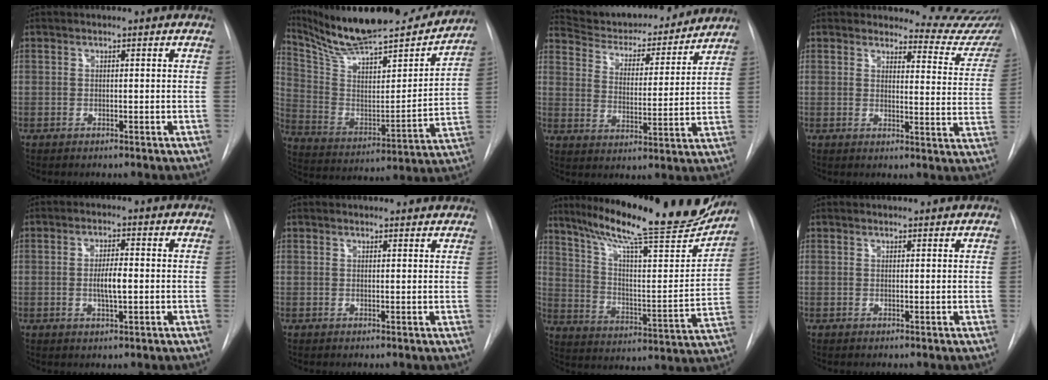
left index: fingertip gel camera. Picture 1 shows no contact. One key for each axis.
{"total": 26.2, "fx": 23.4, "fy": 4.0, "fz": 11.0, "tx": -0.194, "ty": -0.040, "tz": 0.353}
{"total": 17.9, "fx": 16.6, "fy": 4.0, "fz": 5.1, "tx": -0.073, "ty": -0.010, "tz": 0.241}
{"total": 10.5, "fx": 10.5, "fy": 1.1, "fz": 0.4, "tx": 0.023, "ty": -0.096, "tz": 0.089}
{"total": 3.7, "fx": -1.1, "fy": 0.5, "fz": 3.5, "tx": -0.064, "ty": -0.007, "tz": -0.015}
{"total": 6.1, "fx": 5.9, "fy": 1.2, "fz": 1.1, "tx": -0.002, "ty": 0.008, "tz": 0.049}
{"total": 24.6, "fx": 20.5, "fy": 2.7, "fz": 13.3, "tx": -0.216, "ty": -0.042, "tz": 0.292}
{"total": 2.5, "fx": 2.5, "fy": 0.3, "fz": 0.4, "tx": -0.009, "ty": 0.011, "tz": 0.025}